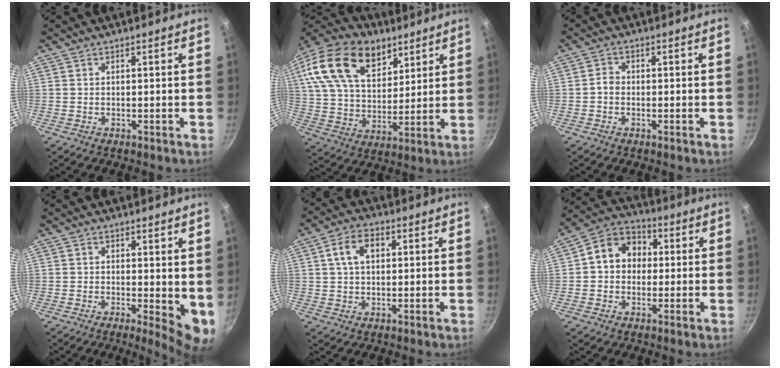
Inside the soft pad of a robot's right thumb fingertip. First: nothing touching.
{"total": 22.8, "force": [11.0, 14.2, 14.1], "torque": [-0.237, -0.016, 0.189]}
{"total": 1.8, "force": [-0.6, 1.4, 0.9], "torque": [-0.015, 0.013, -0.013]}
{"total": 6.7, "force": [0.4, 2.5, 6.3], "torque": [-0.074, -0.015, 0.006]}
{"total": 6.5, "force": [1.6, 4.3, 4.7], "torque": [-0.069, 0.010, 0.023]}
{"total": 10.2, "force": [0.8, 8.5, 5.6], "torque": [-0.056, 0.026, -0.009]}